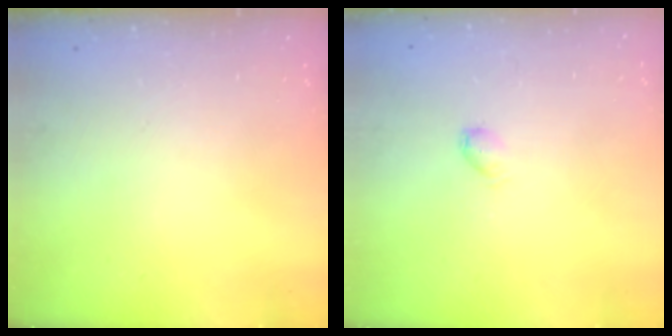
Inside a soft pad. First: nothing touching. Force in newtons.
{"total": 3.1, "press": 3.1, "slide": 0.4}